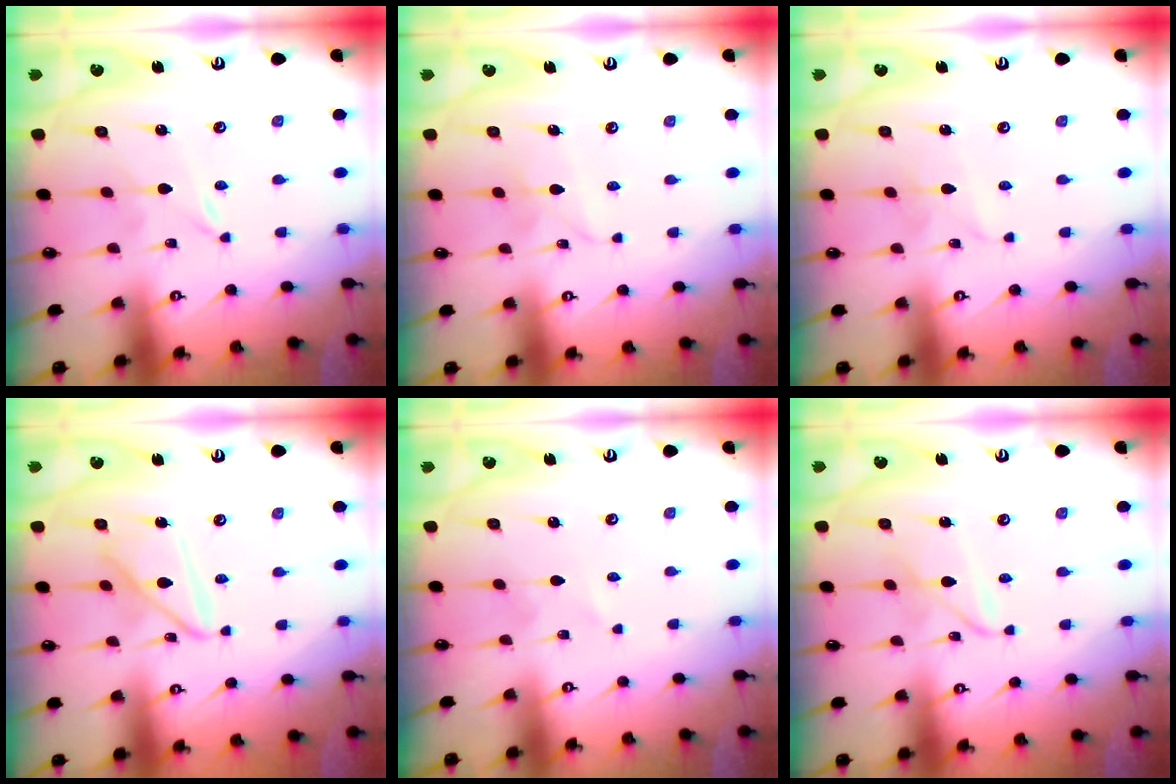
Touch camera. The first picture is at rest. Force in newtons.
{"total": 3.3, "press": 3.3, "slide": 0.2}
{"total": 1.9, "press": 1.9, "slide": 0.1}
{"total": 10.6, "press": 10.6, "slide": 0.8}
{"total": 0.0}
{"total": 5.0, "press": 4.9, "slide": 0.4}